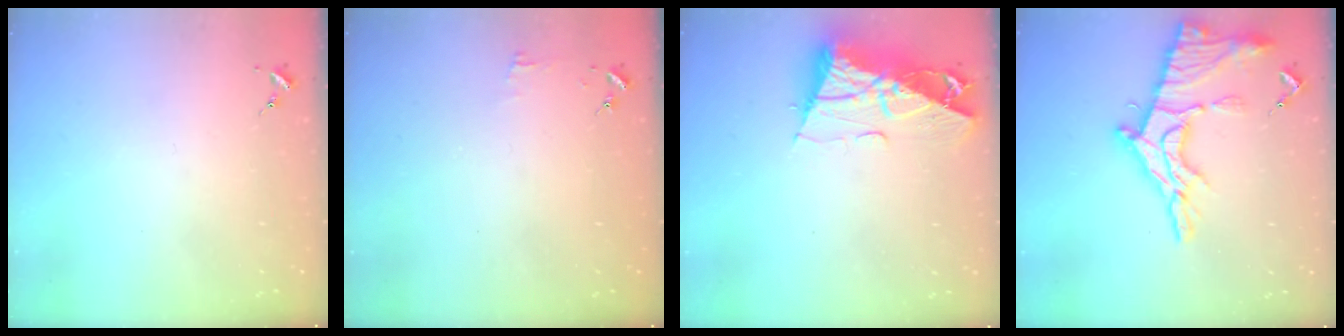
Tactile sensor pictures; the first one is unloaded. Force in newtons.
{"total": 3.5, "press": 3.5, "slide": 0.3}
{"total": 12.1, "press": 12.0, "slide": 1.2}
{"total": 20.7, "press": 20.6, "slide": 2.0}